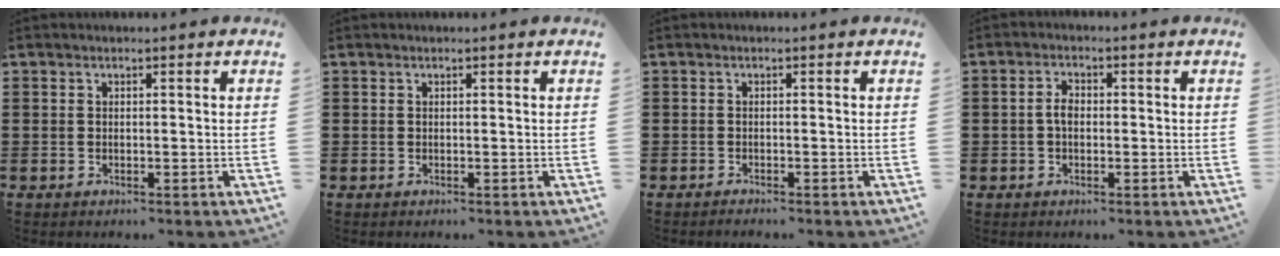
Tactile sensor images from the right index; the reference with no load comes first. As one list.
[{"total": 0.0}, {"total": 0.5, "force": [-0.5, 0.0, 0.0], "torque": [-0.002, -0.001, -0.010]}, {"total": 2.6, "force": [-0.3, 1.5, 2.1], "torque": [-0.048, 0.002, -0.009]}]